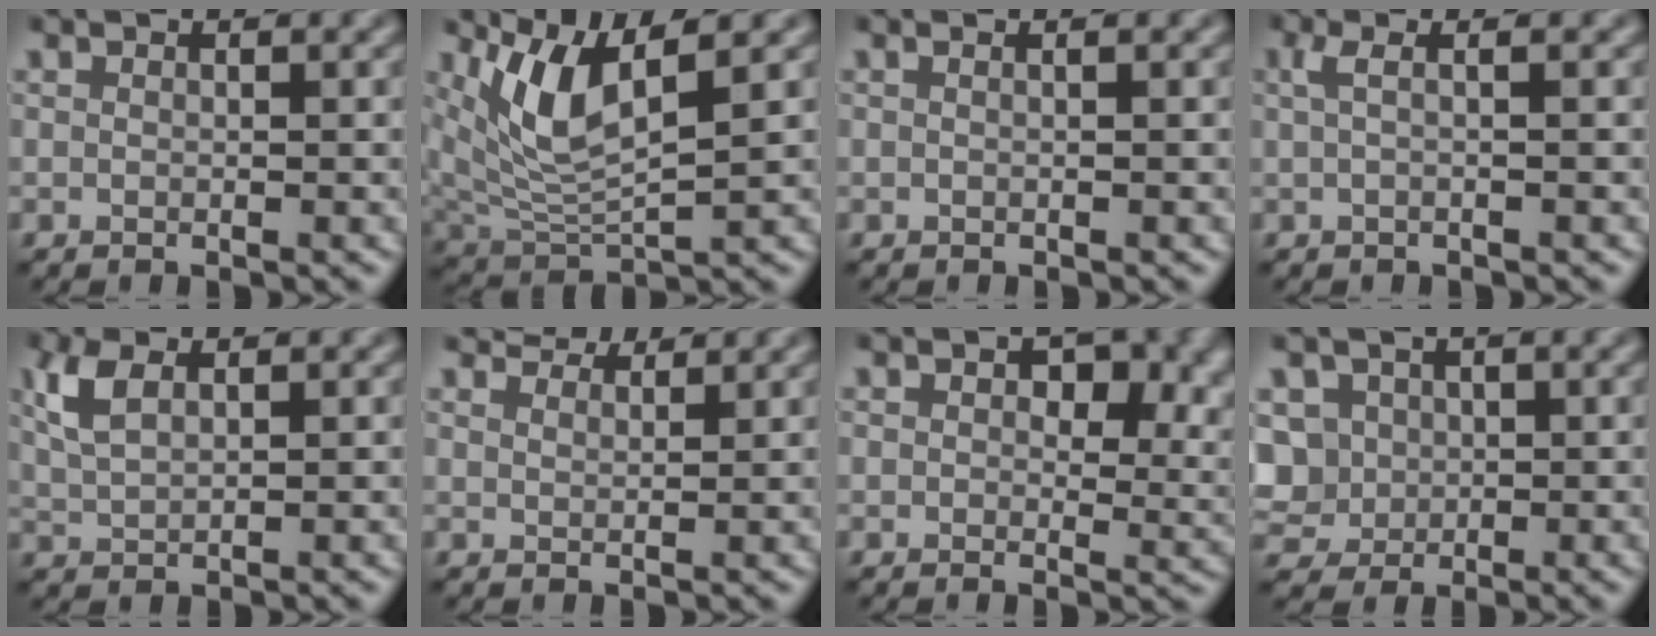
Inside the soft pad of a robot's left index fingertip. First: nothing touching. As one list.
[{"total": 6.7, "force": [2.9, 2.4, 5.6], "torque": [-0.129, -0.010, 0.061]}, {"total": 1.3, "force": [0.4, 0.7, 1.0], "torque": [-0.003, -0.005, -0.007]}, {"total": 1.8, "force": [0.2, 0.6, 1.7], "torque": [-0.034, 0.004, 0.001]}, {"total": 3.1, "force": [1.2, 1.6, 2.4], "torque": [-0.062, 0.005, 0.028]}, {"total": 4.5, "force": [4.2, 1.0, 1.3], "torque": [-0.030, -0.001, 0.059]}, {"total": 7.3, "force": [2.6, 4.4, 5.2], "torque": [-0.059, -0.008, 0.036]}, {"total": 6.4, "force": [0.3, 5.7, 2.8], "torque": [-0.070, 0.021, -0.002]}]